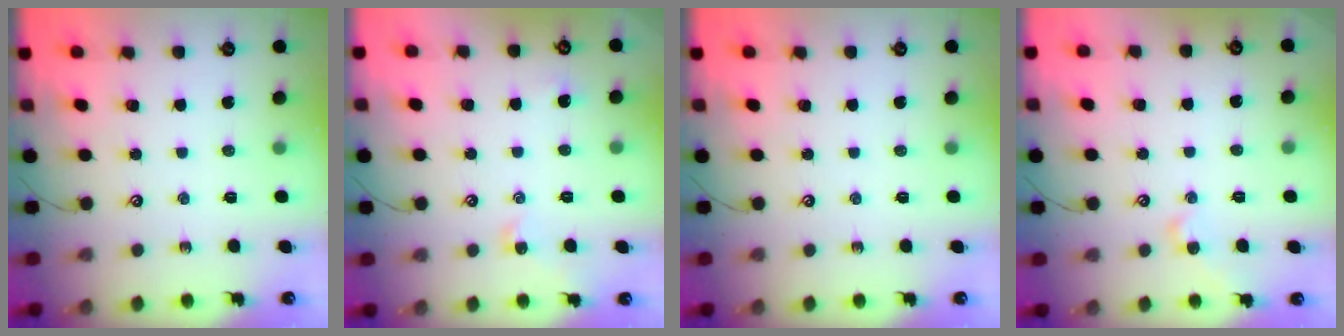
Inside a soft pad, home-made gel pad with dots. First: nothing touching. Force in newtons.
{"total": 1.5, "press": 1.4, "slide": 0.5}
{"total": 0.0}
{"total": 2.2, "press": 2.2, "slide": 0.1}